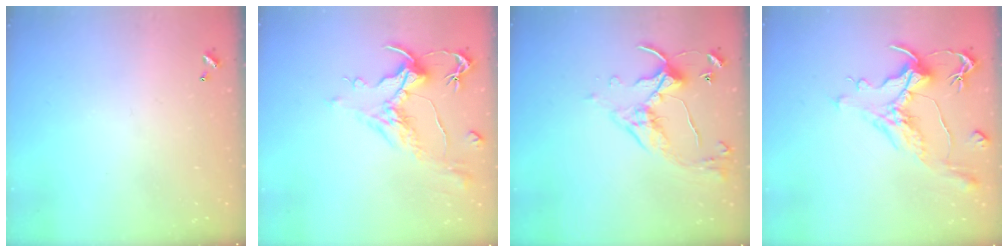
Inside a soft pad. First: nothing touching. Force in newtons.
{"total": 1.6, "press": 0.8, "slide": 1.5}
{"total": 6.7, "press": 6.6, "slide": 1.1}
{"total": 1.1, "press": 0.0, "slide": 1.1}